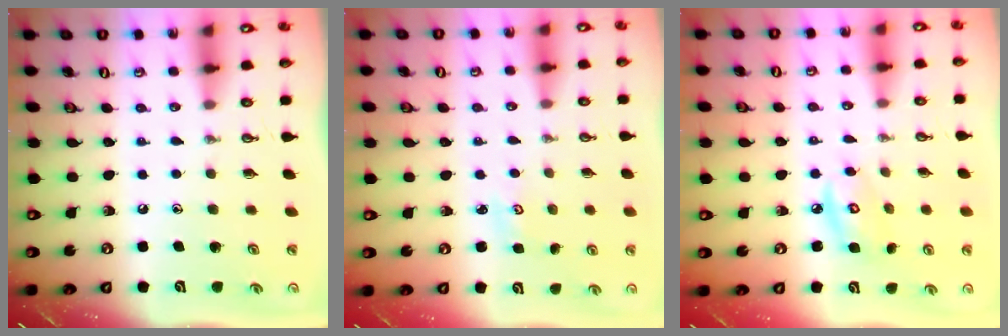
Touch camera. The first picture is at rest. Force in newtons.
{"total": 2.0, "press": 2.0, "slide": 0.3}
{"total": 6.2, "press": 6.2, "slide": 0.2}